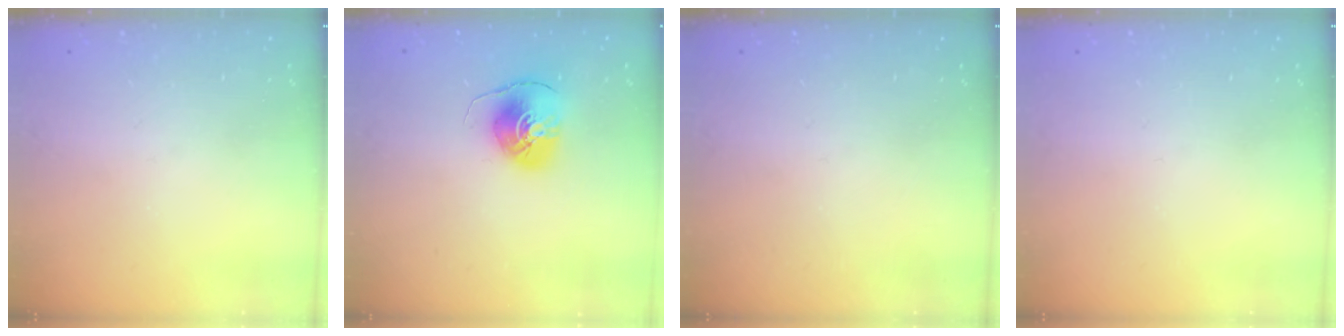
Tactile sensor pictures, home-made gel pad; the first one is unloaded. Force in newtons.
{"total": 7.5, "press": 7.5, "slide": 0.7}
{"total": 0.0}
{"total": 0.0}